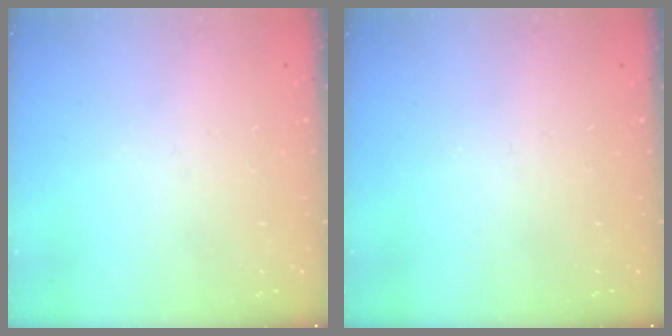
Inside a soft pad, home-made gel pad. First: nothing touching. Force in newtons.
{"total": 0.0}